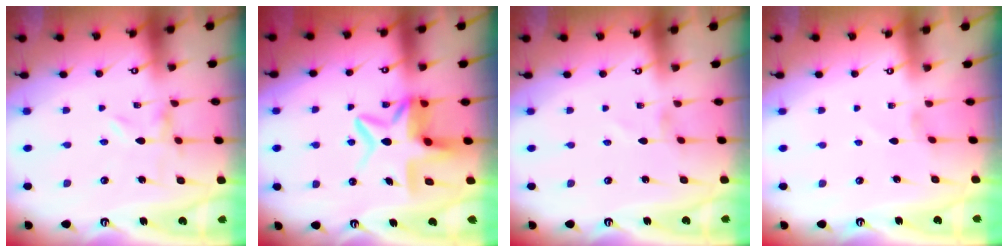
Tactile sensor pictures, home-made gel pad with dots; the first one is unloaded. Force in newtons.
{"total": 11.5, "press": 11.3, "slide": 1.8}
{"total": 0.0}
{"total": 0.6, "press": 0.6, "slide": 0.2}